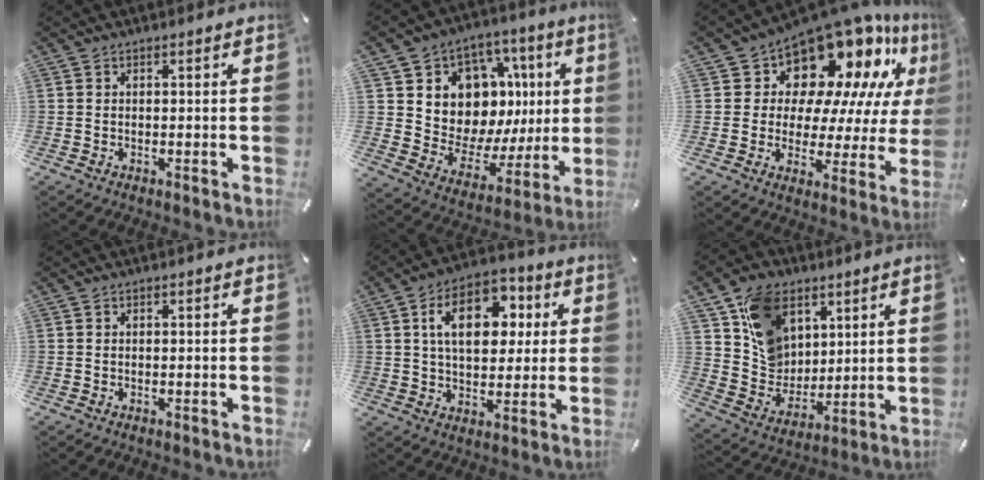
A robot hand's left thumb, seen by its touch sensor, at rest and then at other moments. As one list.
[{"total": 11.9, "force": [4.2, 10.1, 4.5], "torque": [-0.063, -0.059, 0.089]}, {"total": 15.9, "force": [12.8, 7.5, 5.8], "torque": [-0.089, -0.123, 0.213]}, {"total": 0.0}, {"total": 14.5, "force": [4.1, 9.7, 9.9], "torque": [-0.151, 0.006, 0.071]}, {"total": 13.7, "force": [6.9, 10.8, 4.7], "torque": [-0.099, -0.022, 0.140]}]